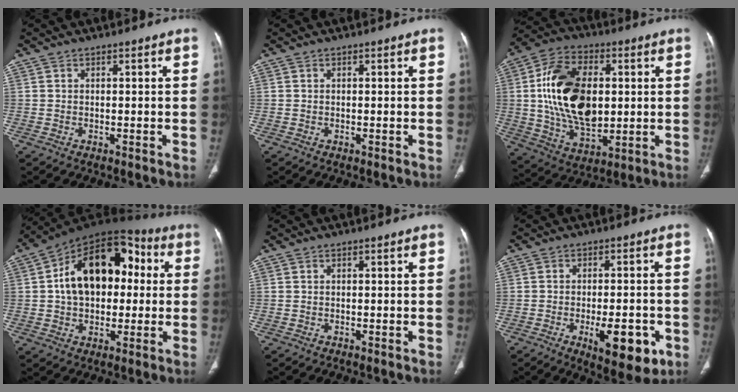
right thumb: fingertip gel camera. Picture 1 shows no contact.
{"total": 0.0}
{"total": 20.5, "force": [2.0, 12.4, 16.2], "torque": [-0.277, -0.004, 0.043]}
{"total": 20.2, "force": [2.4, 13.1, 15.2], "torque": [-0.211, 0.036, 0.032]}
{"total": 0.0}
{"total": 11.3, "force": [-4.2, 4.6, 9.5], "torque": [-0.117, 0.003, -0.050]}